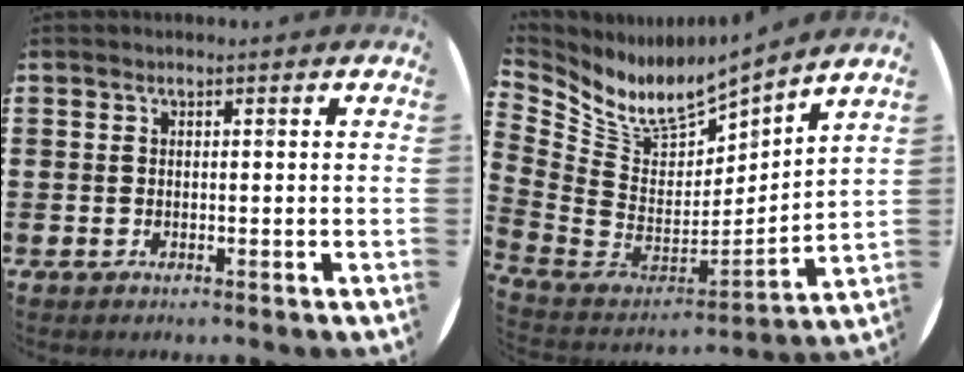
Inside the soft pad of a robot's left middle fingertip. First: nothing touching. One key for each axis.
{"total": 8.2, "fx": 6.9, "fy": 2.8, "fz": 3.3, "tx": -0.104, "ty": -0.057, "tz": 0.122}